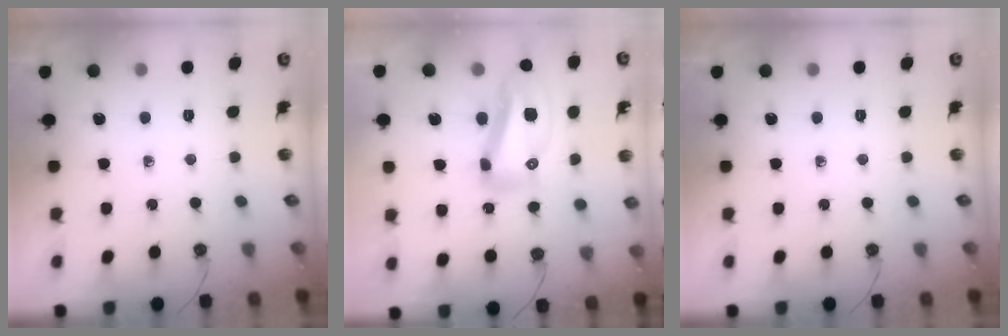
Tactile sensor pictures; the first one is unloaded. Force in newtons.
{"total": 16.1, "press": 16.0, "slide": 1.7}
{"total": 0.0}